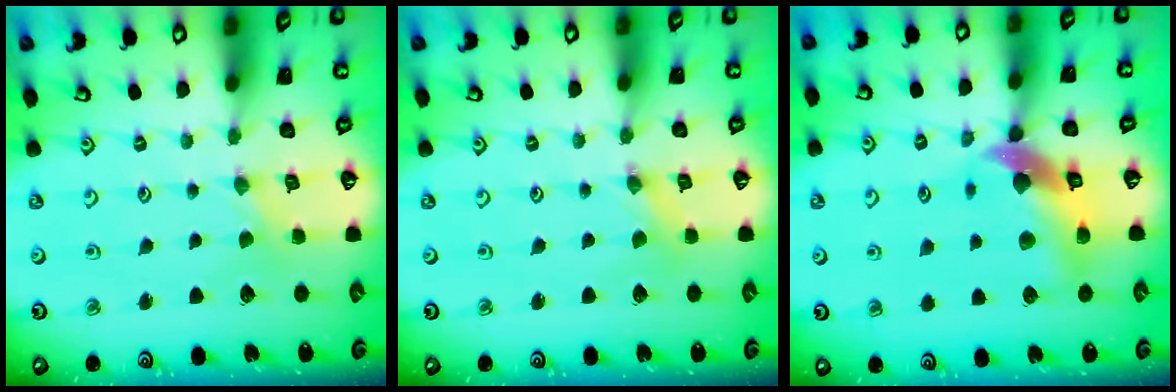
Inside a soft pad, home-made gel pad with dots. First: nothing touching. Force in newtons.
{"total": 1.1, "press": 1.1, "slide": 0.1}
{"total": 12.2, "press": 12.0, "slide": 1.9}